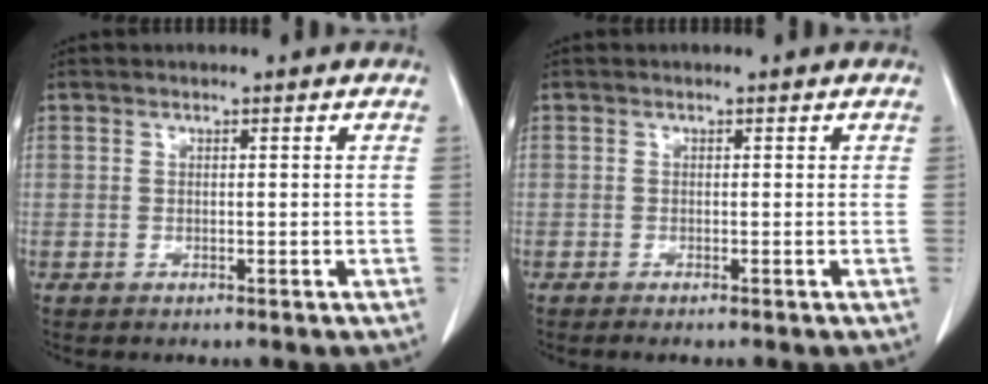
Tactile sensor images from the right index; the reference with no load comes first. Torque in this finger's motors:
{"motor_torque": [-0.06, 0.09, 0.04, 0.01]}